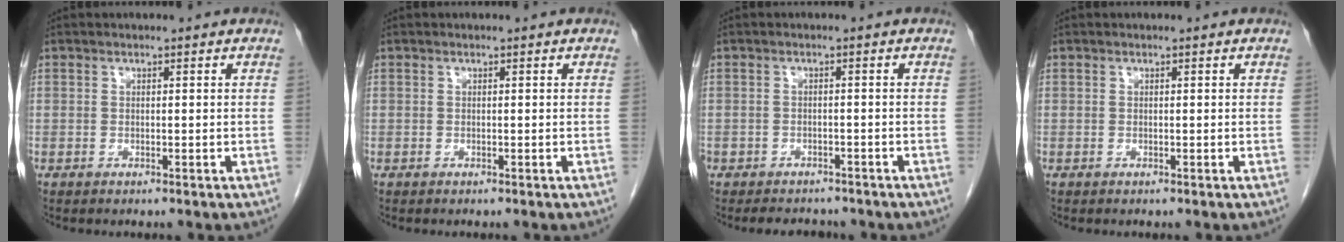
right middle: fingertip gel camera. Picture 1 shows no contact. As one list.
[{"total": 0.0}, {"total": 5.3, "force": [-4.6, 2.3, 1.3], "torque": [-0.018, 0.002, -0.059]}, {"total": 0.0}]